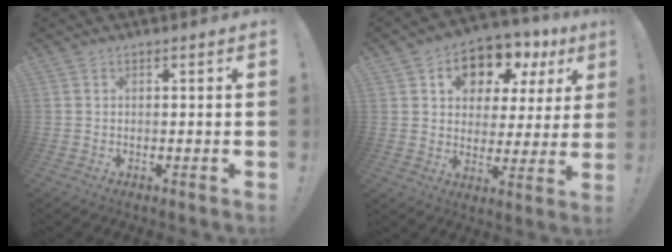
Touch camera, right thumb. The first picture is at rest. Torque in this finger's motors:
{"motor_torque": [0.94, 2.67, 0.87, 0.22, 0.05]}